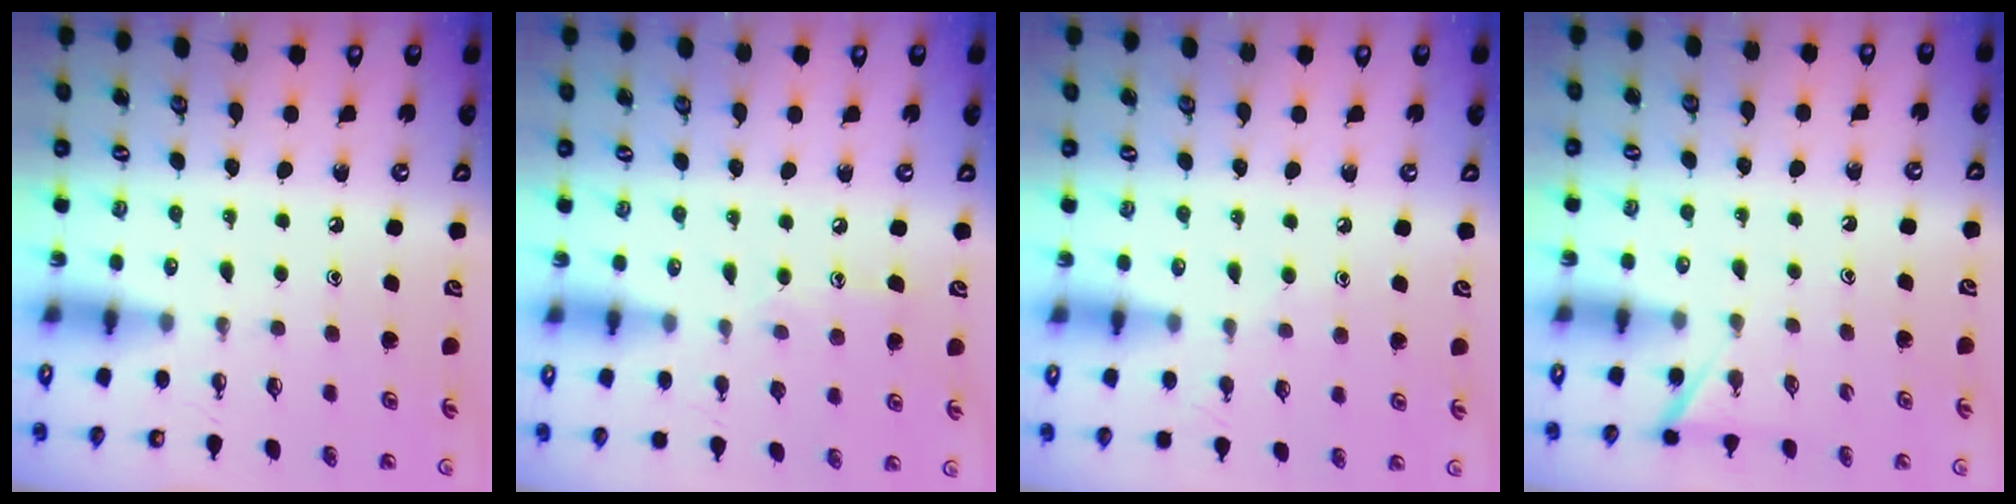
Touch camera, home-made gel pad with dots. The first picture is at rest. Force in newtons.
{"total": 7.0, "press": 7.0, "slide": 0.2}
{"total": 7.0, "press": 7.0, "slide": 0.7}
{"total": 2.4, "press": 2.4, "slide": 0.2}